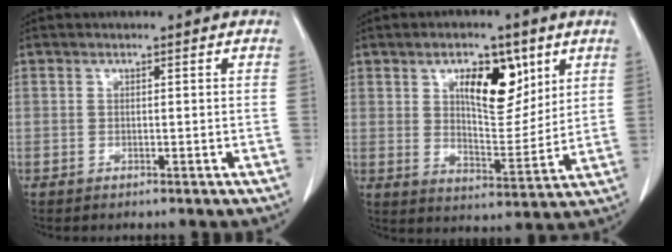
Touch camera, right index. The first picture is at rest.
{"total": 10.5, "force": [4.9, 4.4, 8.2], "torque": [-0.132, 0.004, 0.085]}